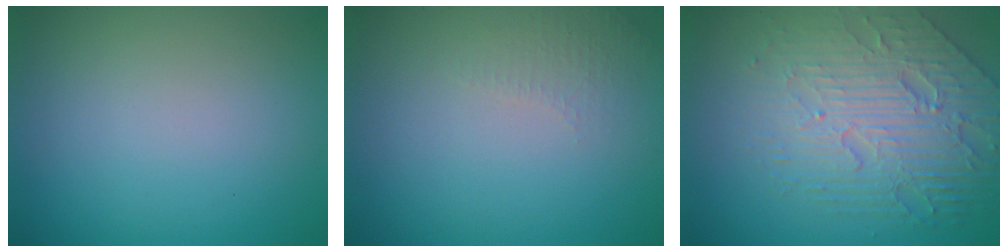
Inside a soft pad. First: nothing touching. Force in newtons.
{"total": 1.4, "press": 1.3, "slide": 0.4}
{"total": 7.3, "press": 5.3, "slide": 5.1}